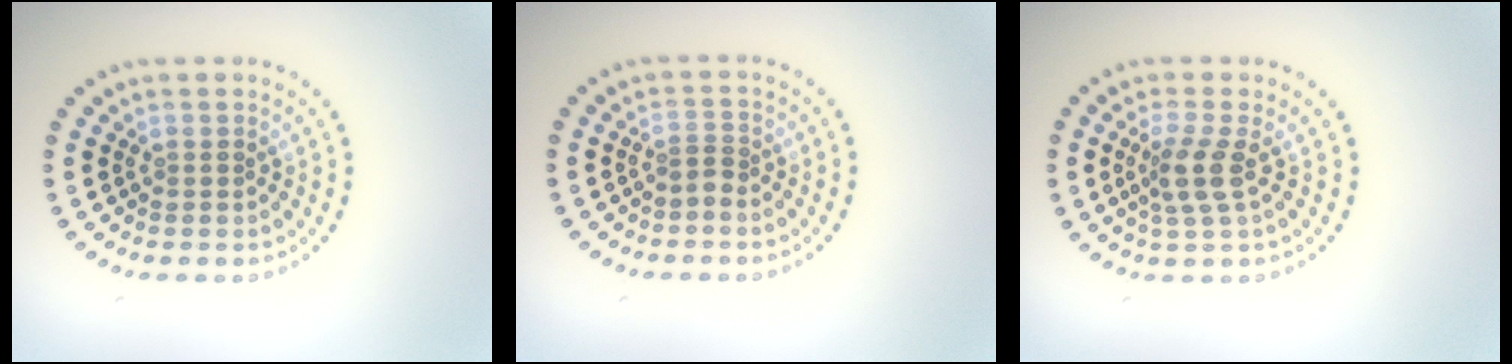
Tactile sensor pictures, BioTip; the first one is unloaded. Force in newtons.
{"total": 1.1, "press": 0.7, "slide": 0.8}
{"total": 2.7, "press": 2.1, "slide": 1.7}